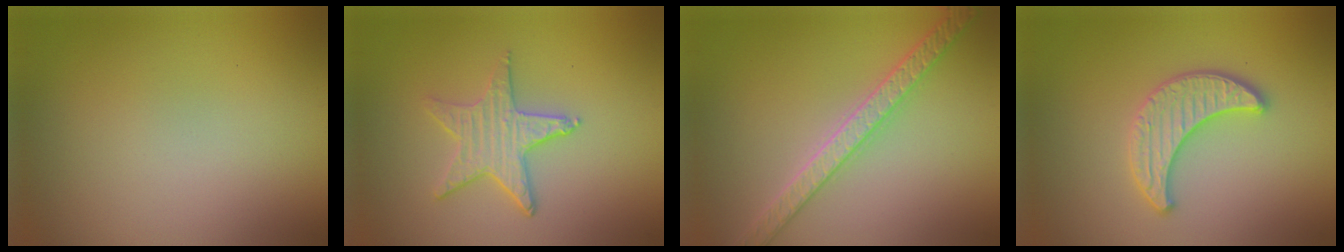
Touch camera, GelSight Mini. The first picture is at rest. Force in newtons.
{"total": 3.2, "press": 3.0, "slide": 1.1}
{"total": 3.8, "press": 3.7, "slide": 0.9}
{"total": 3.2, "press": 3.2, "slide": 0.3}